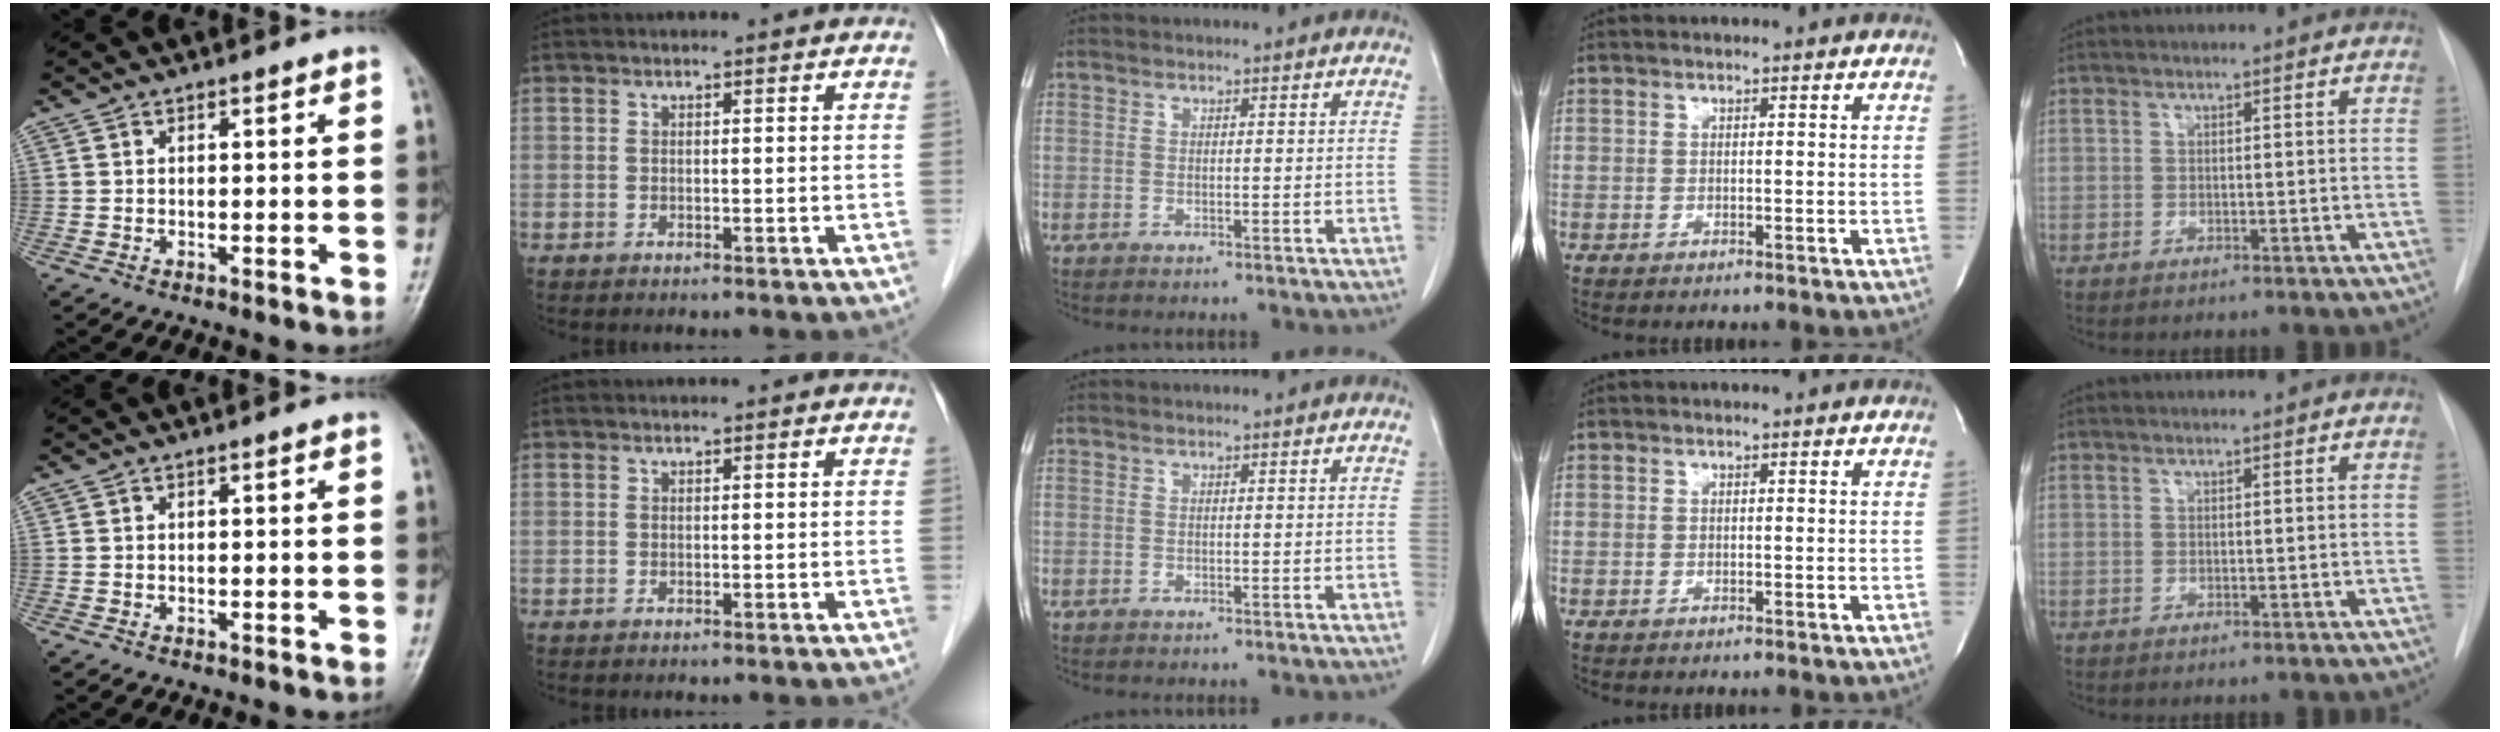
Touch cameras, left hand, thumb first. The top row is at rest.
{}